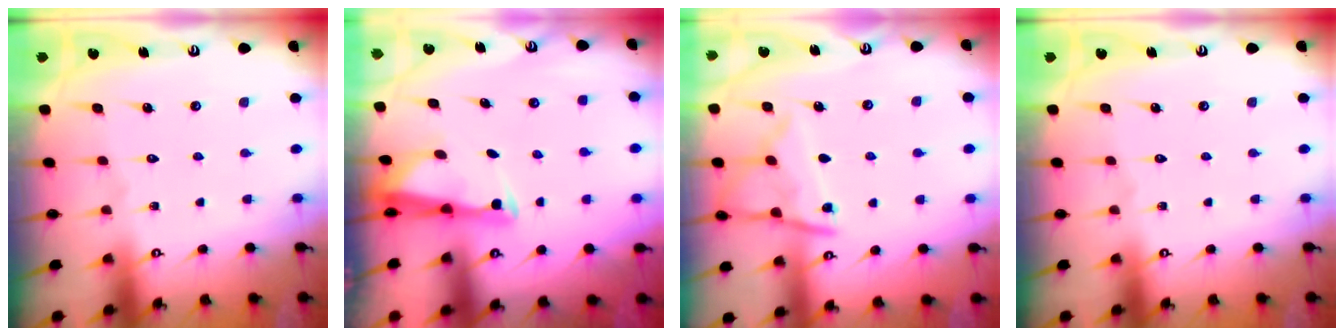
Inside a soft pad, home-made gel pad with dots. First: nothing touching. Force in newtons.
{"total": 2.7, "press": 2.7, "slide": 0.6}
{"total": 11.2, "press": 11.2, "slide": 1.1}
{"total": 0.0}